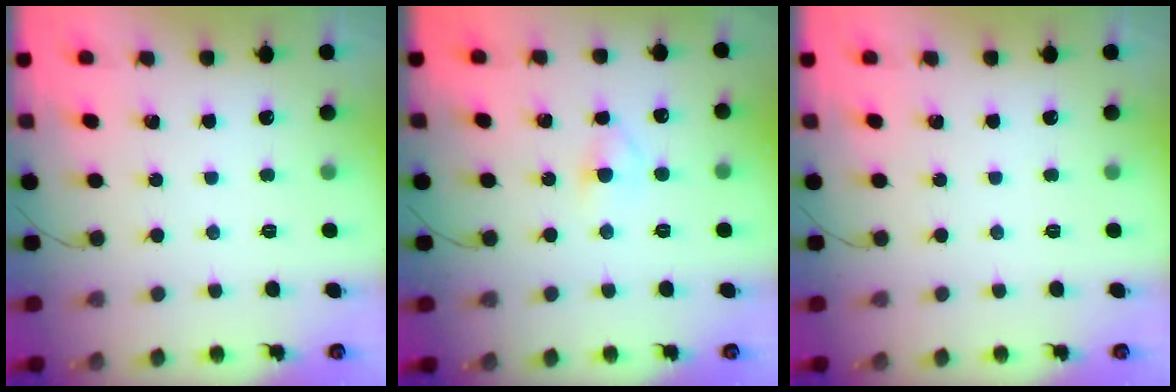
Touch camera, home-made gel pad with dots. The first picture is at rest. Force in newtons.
{"total": 3.4, "press": 3.2, "slide": 1.2}
{"total": 0.0}